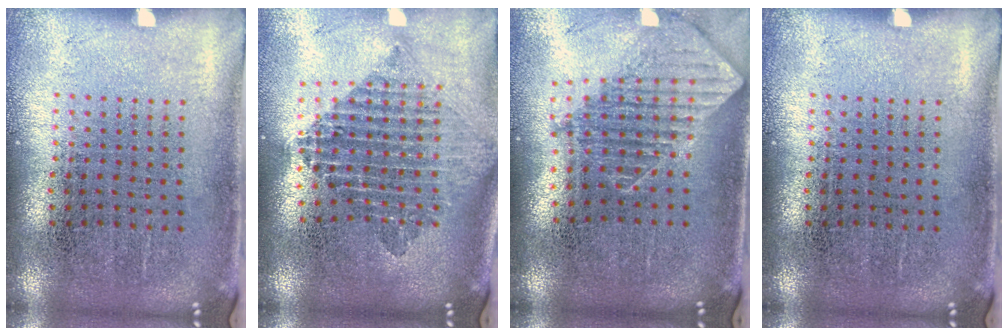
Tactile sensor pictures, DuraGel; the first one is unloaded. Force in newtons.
{"total": 2.1, "press": 1.7, "slide": 1.3}
{"total": 1.9, "press": 1.4, "slide": 1.2}
{"total": 0.0}